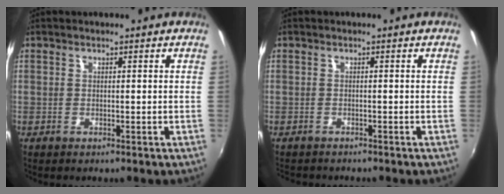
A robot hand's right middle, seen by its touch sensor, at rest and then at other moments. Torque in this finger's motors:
{"motor_torque": [0.99, -1.15, 0.29, 0.14]}